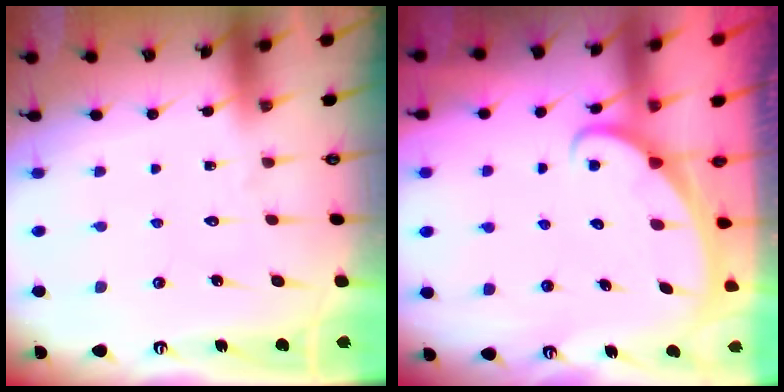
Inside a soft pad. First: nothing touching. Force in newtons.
{"total": 2.2, "press": 2.2, "slide": 0.1}